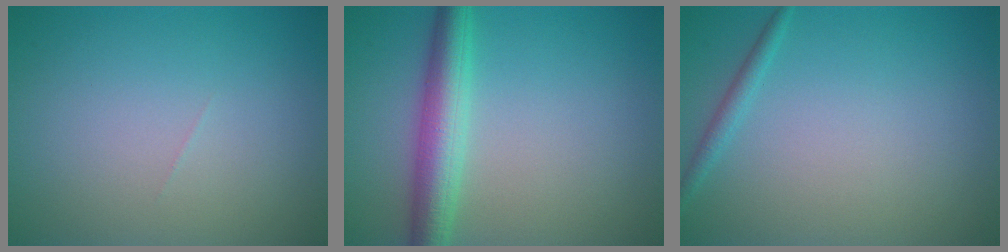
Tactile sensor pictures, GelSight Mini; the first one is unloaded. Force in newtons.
{"total": 4.6, "press": 4.6, "slide": 0.0}
{"total": 1.1, "press": 1.1, "slide": 0.1}